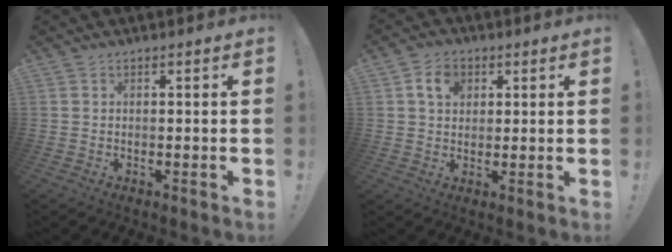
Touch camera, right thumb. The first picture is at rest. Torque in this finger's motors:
{"motor_torque": [-0.15, 0.15, 0.33, -0.31, 0.00]}